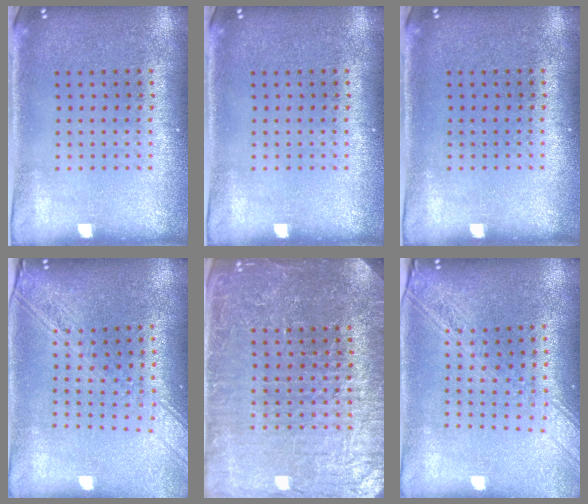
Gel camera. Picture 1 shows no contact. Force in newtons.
{"total": 0.0}
{"total": 0.0}
{"total": 2.1, "press": 1.8, "slide": 1.1}
{"total": 5.0, "press": 4.6, "slide": 1.9}
{"total": 2.2, "press": 1.8, "slide": 1.2}